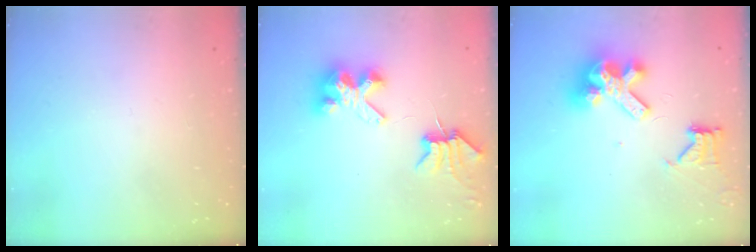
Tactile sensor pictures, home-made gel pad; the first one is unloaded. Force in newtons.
{"total": 6.9, "press": 6.8, "slide": 1.1}
{"total": 12.7, "press": 12.6, "slide": 1.9}